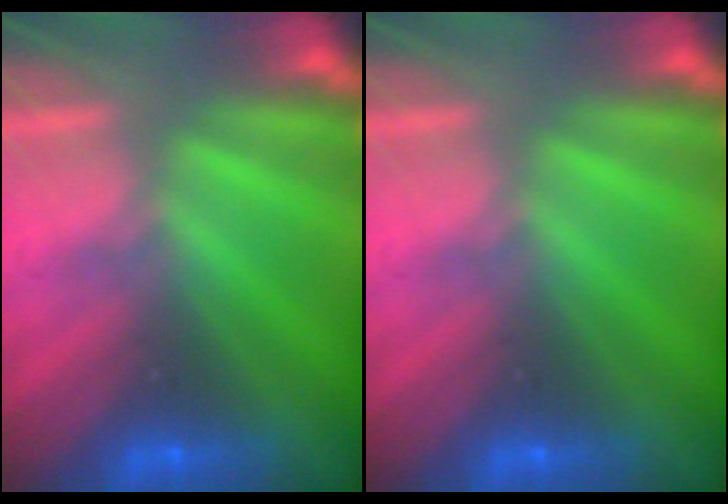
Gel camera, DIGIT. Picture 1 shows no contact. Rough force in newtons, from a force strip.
{"total": 0.0}